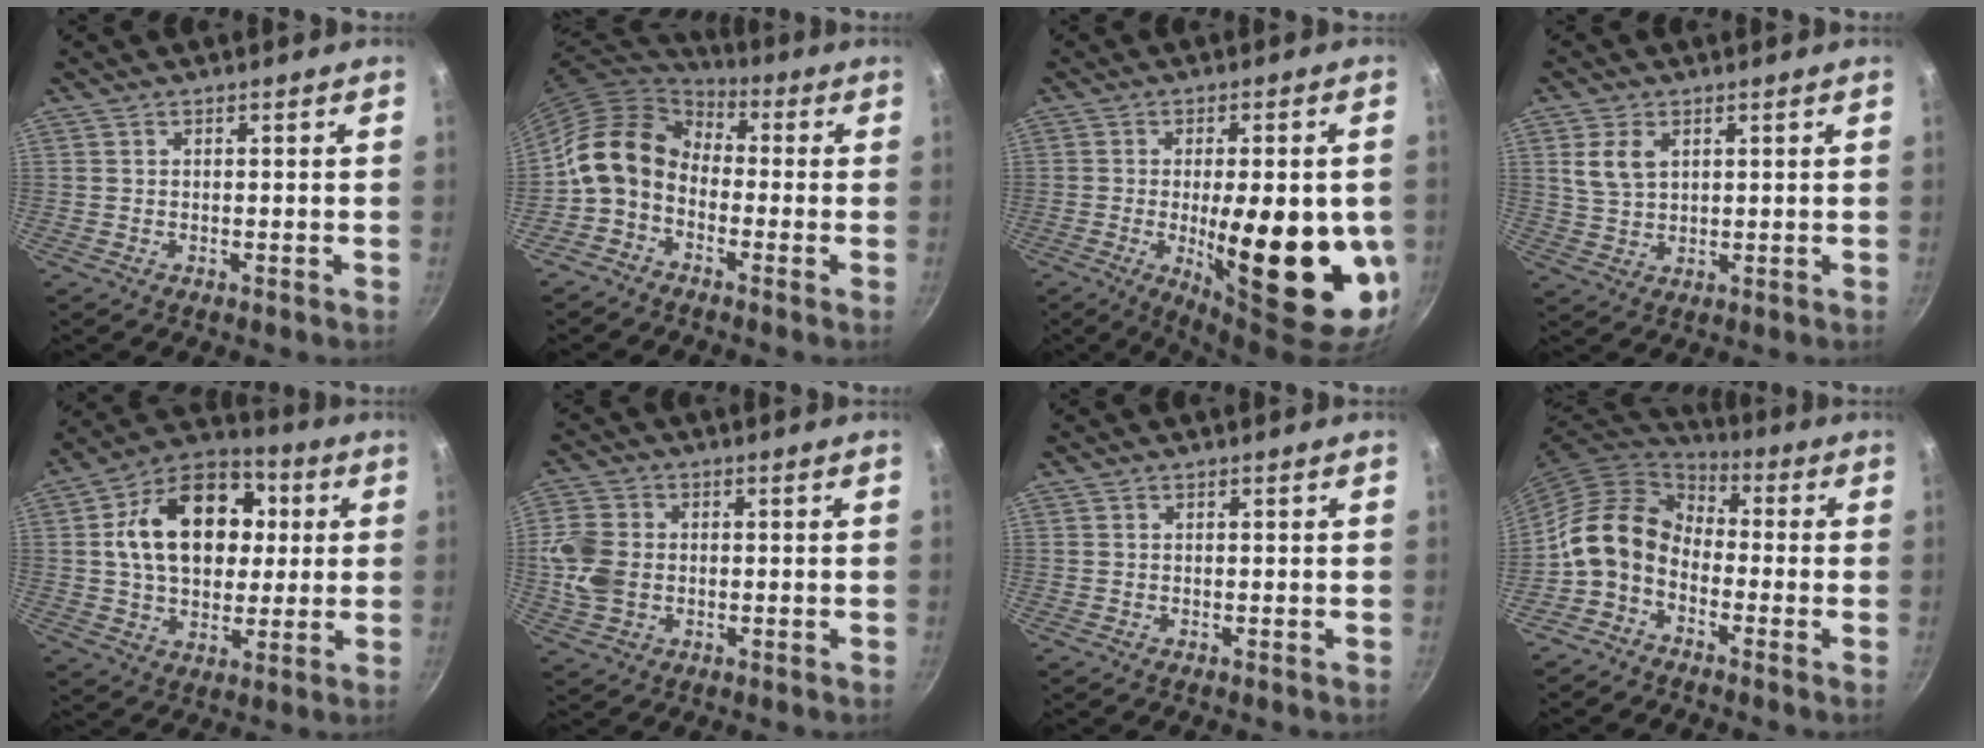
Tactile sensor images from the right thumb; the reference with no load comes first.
{"total": 11.9, "force": [-1.7, 9.1, 7.6], "torque": [-0.115, 0.043, -0.057]}
{"total": 21.6, "force": [-3.3, 7.1, 20.2], "torque": [-0.270, -0.014, -0.035]}
{"total": 5.6, "force": [2.1, 3.6, 3.8], "torque": [-0.066, -0.005, 0.044]}
{"total": 20.6, "force": [3.5, 14.6, 14.2], "torque": [-0.200, 0.021, 0.044]}
{"total": 8.5, "force": [-0.5, 6.6, 5.3], "torque": [-0.102, 0.006, -0.015]}
{"total": 0.0}
{"total": 12.2, "force": [-2.9, 9.0, 7.7], "torque": [-0.127, 0.053, -0.081]}